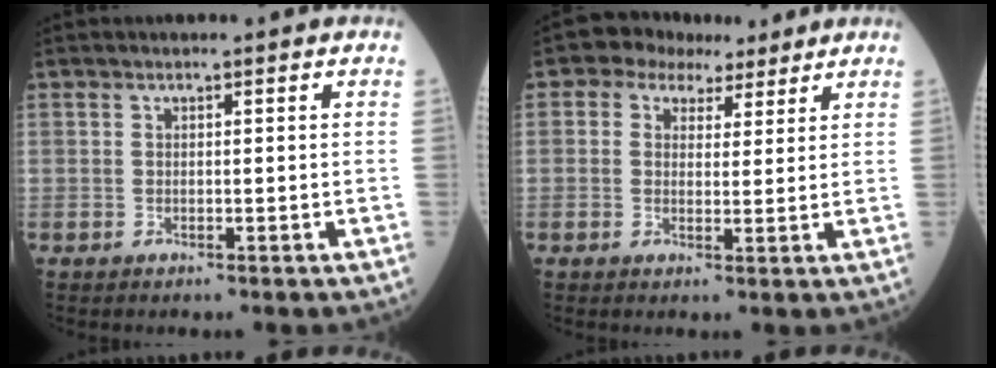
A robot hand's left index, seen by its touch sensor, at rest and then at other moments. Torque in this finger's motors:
{"motor_torque": [0.13, -0.22, -0.53, -0.12]}